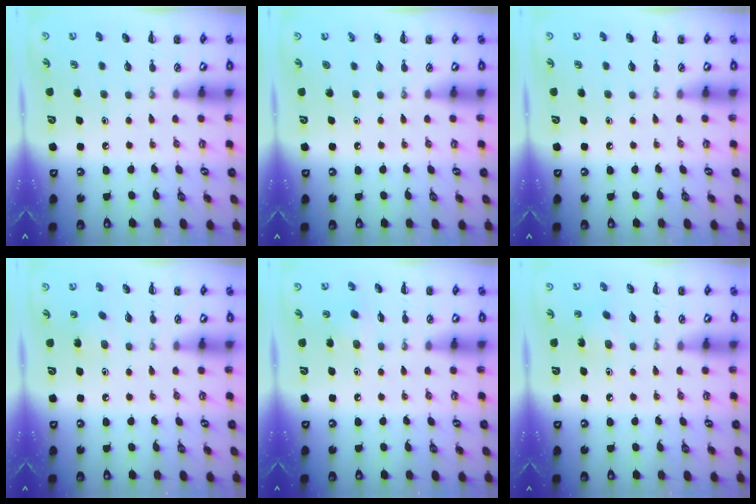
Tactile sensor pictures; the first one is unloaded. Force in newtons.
{"total": 0.0}
{"total": 0.0}
{"total": 3.9, "press": 3.7, "slide": 1.1}
{"total": 2.7, "press": 2.6, "slide": 0.6}
{"total": 3.2, "press": 3.0, "slide": 1.0}